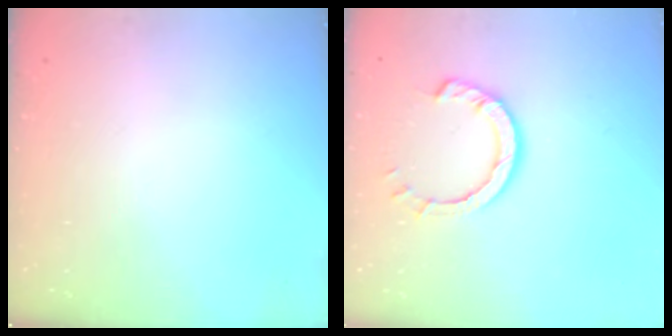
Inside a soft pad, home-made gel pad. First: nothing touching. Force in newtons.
{"total": 6.3, "press": 6.3, "slide": 0.6}